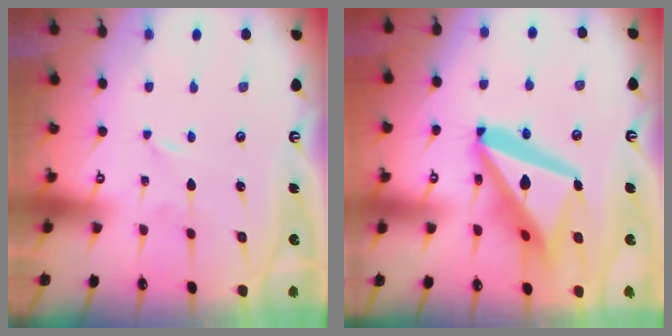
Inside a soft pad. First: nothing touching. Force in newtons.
{"total": 22.4, "press": 22.2, "slide": 2.9}